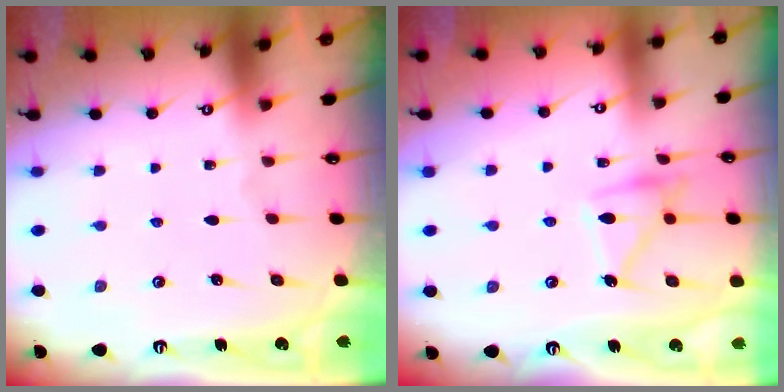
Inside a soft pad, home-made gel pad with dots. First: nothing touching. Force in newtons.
{"total": 13.6, "press": 13.6, "slide": 0.9}